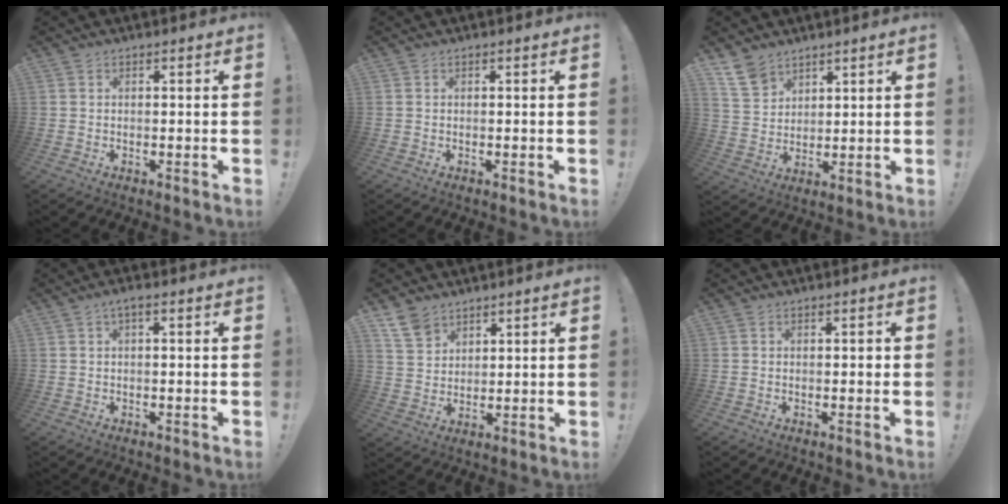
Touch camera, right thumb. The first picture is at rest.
{"total": 0.0}
{"total": 9.4, "force": [6.9, 5.9, 2.5], "torque": [-0.041, -0.042, 0.137]}
{"total": 1.8, "force": [-0.5, 0.1, 1.7], "torque": [-0.031, 0.005, -0.010]}
{"total": 8.1, "force": [6.0, 5.1, 2.1], "torque": [-0.036, -0.035, 0.118]}
{"total": 0.6, "force": [-0.2, 0.4, 0.3], "torque": [-0.010, 0.004, -0.002]}